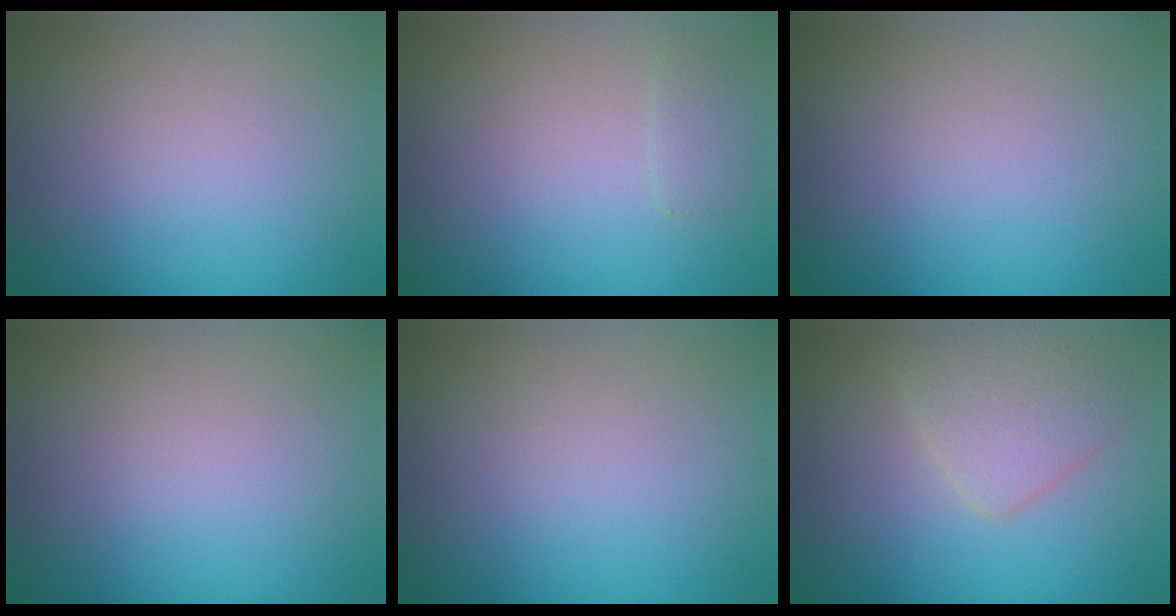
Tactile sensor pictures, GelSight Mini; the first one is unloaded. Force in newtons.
{"total": 1.0, "press": 1.0, "slide": 0.1}
{"total": 0.0}
{"total": 0.0}
{"total": 0.0}
{"total": 3.1, "press": 3.1, "slide": 0.4}